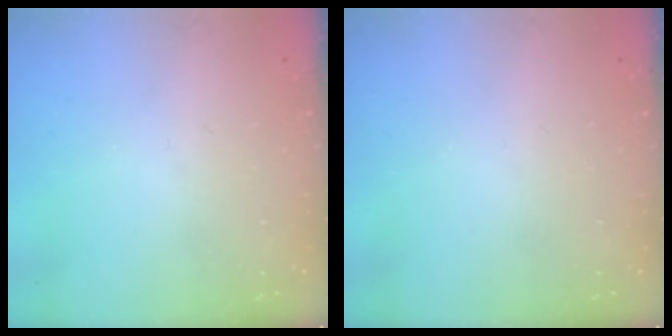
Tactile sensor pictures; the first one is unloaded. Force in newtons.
{"total": 0.0}